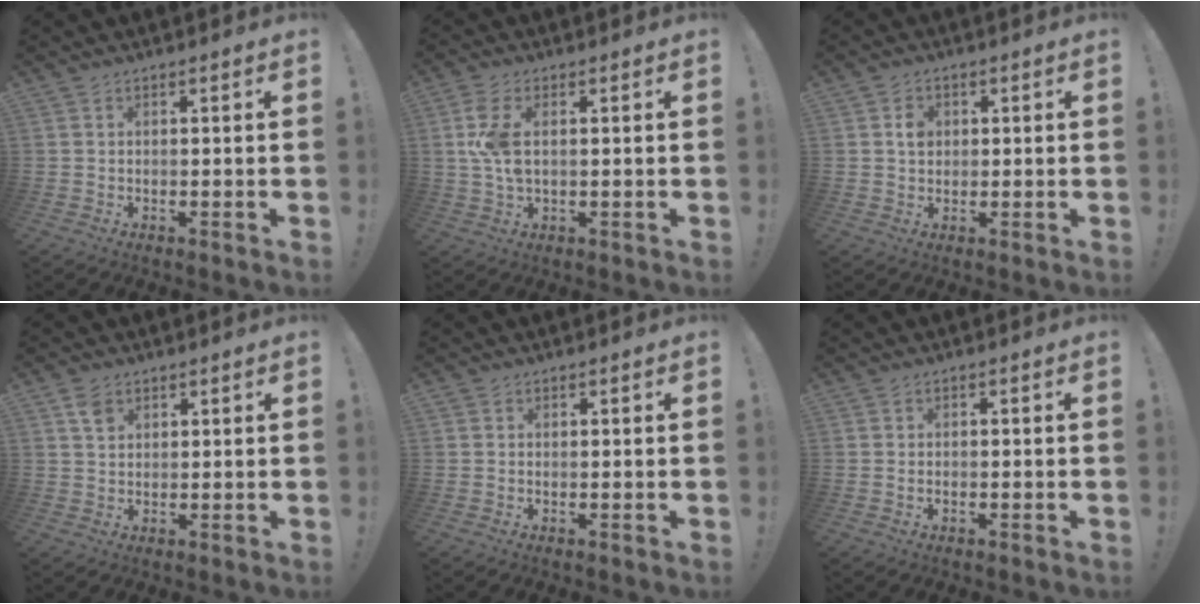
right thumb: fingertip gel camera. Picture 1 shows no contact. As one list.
[{"total": 7.9, "force": [1.0, 4.0, 6.8], "torque": [-0.135, -0.007, 0.013]}, {"total": 3.5, "force": [0.6, 2.9, 1.8], "torque": [-0.010, -0.003, 0.004]}, {"total": 3.3, "force": [1.8, 2.4, 1.4], "torque": [-0.010, -0.006, 0.032]}, {"total": 0.0}, {"total": 0.6, "force": [-0.3, 0.2, 0.5], "torque": [-0.010, 0.000, -0.006]}]